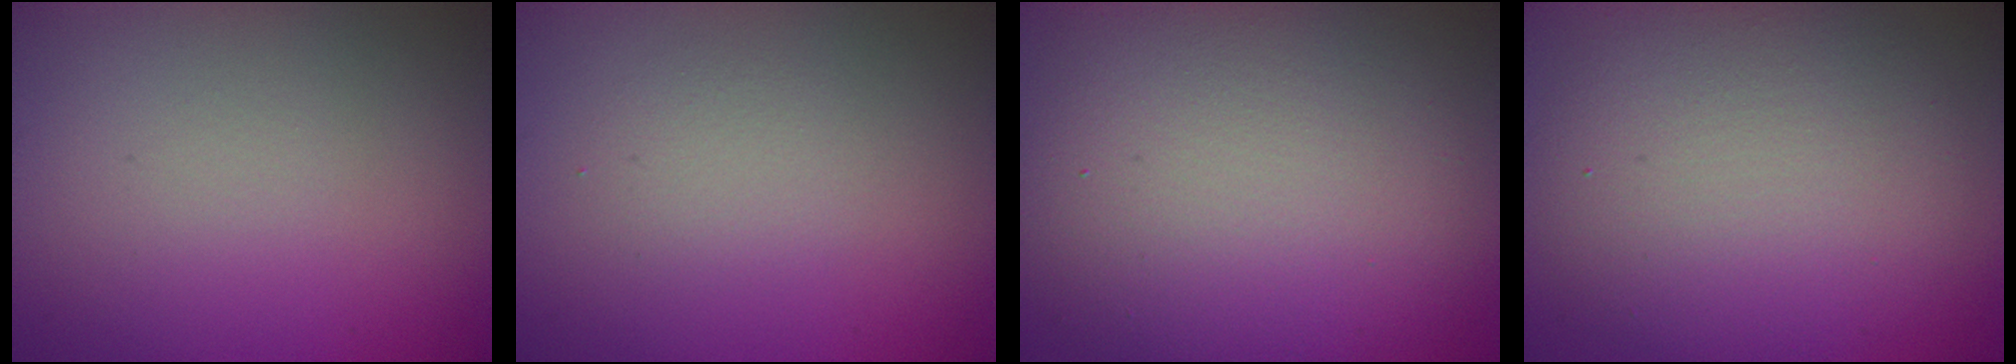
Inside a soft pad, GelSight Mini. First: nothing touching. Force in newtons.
{"total": 1.6, "press": 1.6, "slide": 0.3}
{"total": 13.0, "press": 13.0, "slide": 1.0}
{"total": 9.1, "press": 9.0, "slide": 0.5}